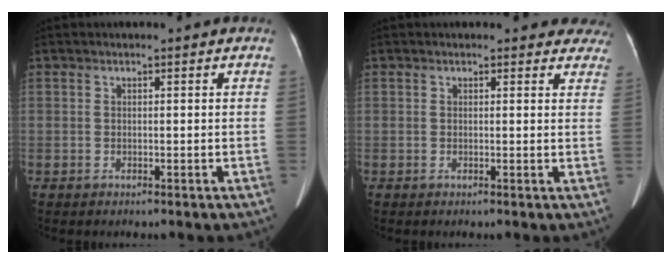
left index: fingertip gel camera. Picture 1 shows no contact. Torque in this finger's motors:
{"motor_torque": [0.20, -0.35, 0.03, 0.00]}